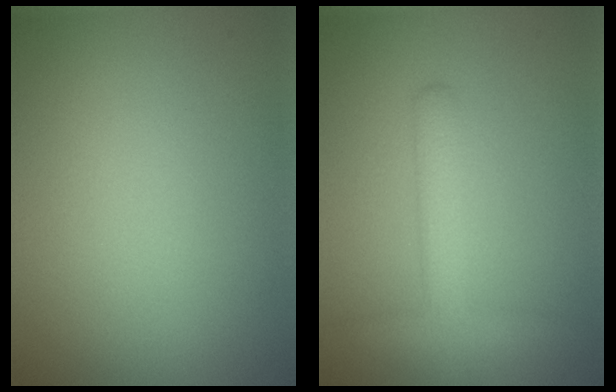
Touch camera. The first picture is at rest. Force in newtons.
{"total": 3.4, "press": 3.4, "slide": 0.1}